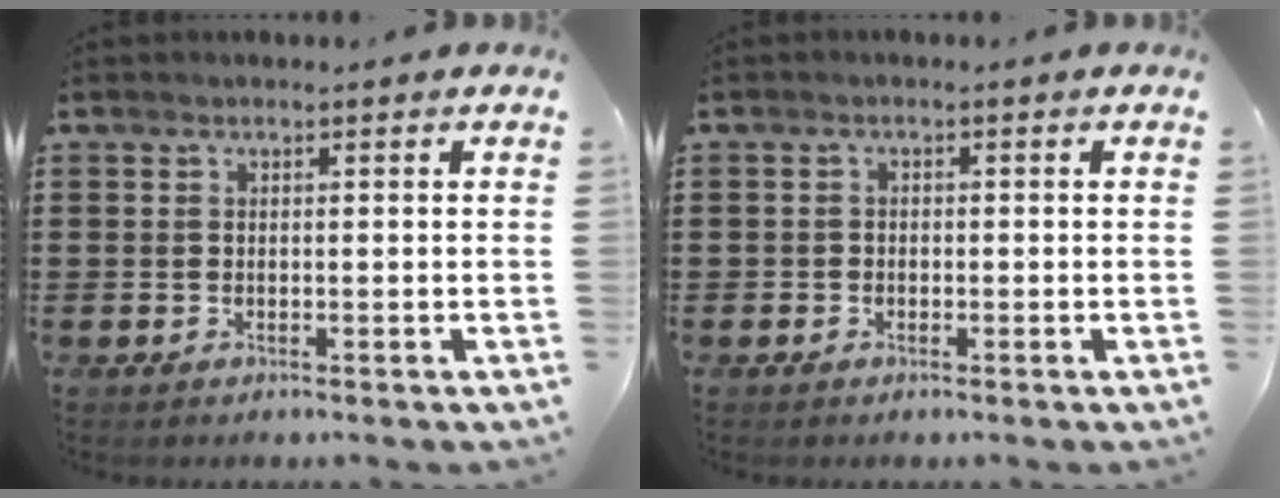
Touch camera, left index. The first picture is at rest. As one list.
[{"total": 0.9, "force": [-0.5, 0.7, 0.2], "torque": [-0.006, 0.002, -0.012]}]